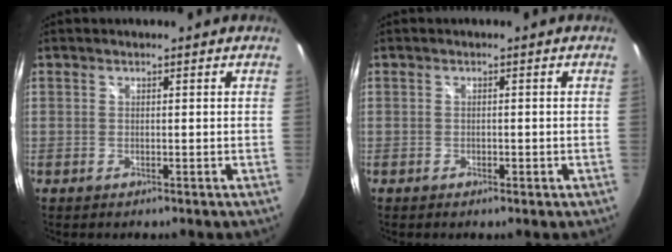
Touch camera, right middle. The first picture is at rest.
{"total": 0.7, "force": [-0.1, 0.5, 0.5], "torque": [-0.006, 0.000, -0.002]}